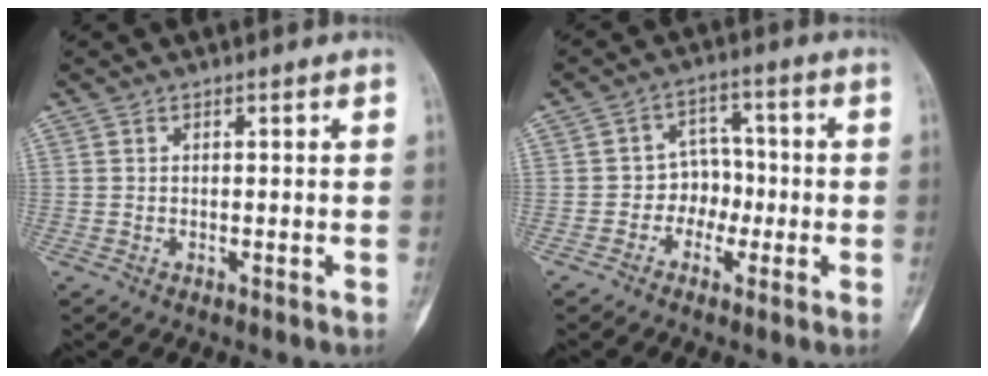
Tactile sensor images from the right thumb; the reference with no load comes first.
{"total": 5.5, "force": [-1.6, 4.7, 2.5], "torque": [0.004, 0.022, -0.038]}